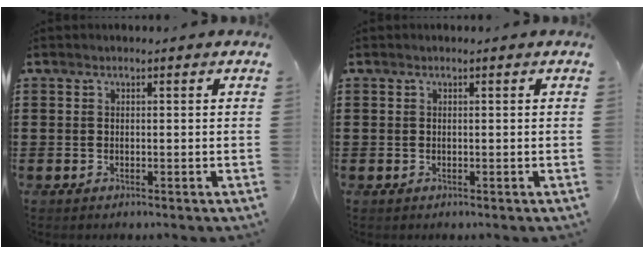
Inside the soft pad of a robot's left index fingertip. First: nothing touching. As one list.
[{"total": 0.0}]